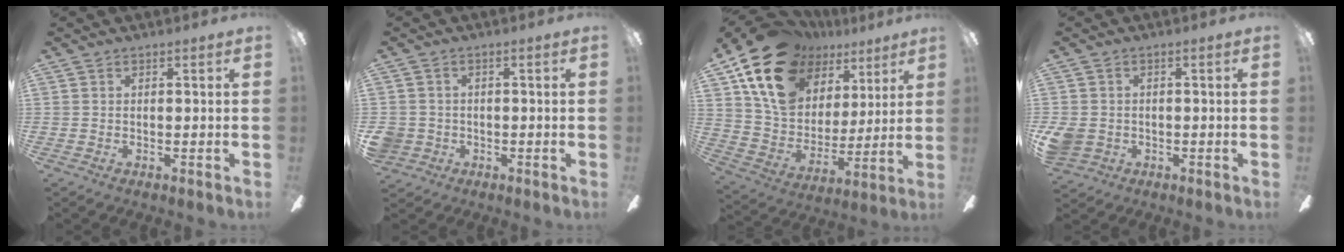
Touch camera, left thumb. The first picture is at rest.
{"total": 3.6, "force": [-1.0, 3.4, 0.7], "torque": [-0.029, 0.008, -0.021]}
{"total": 20.9, "force": [12.7, 13.6, 9.4], "torque": [-0.173, -0.064, 0.239]}
{"total": 4.9, "force": [-1.4, 4.2, 2.1], "torque": [-0.056, 0.011, -0.025]}